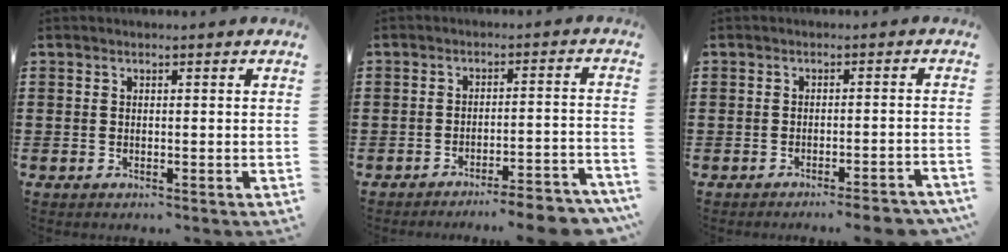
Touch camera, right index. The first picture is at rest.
{"total": 4.7, "force": [-4.4, -0.1, 1.4], "torque": [-0.023, -0.008, -0.088]}
{"total": 2.7, "force": [-2.6, 0.0, 0.6], "torque": [-0.013, -0.001, -0.053]}